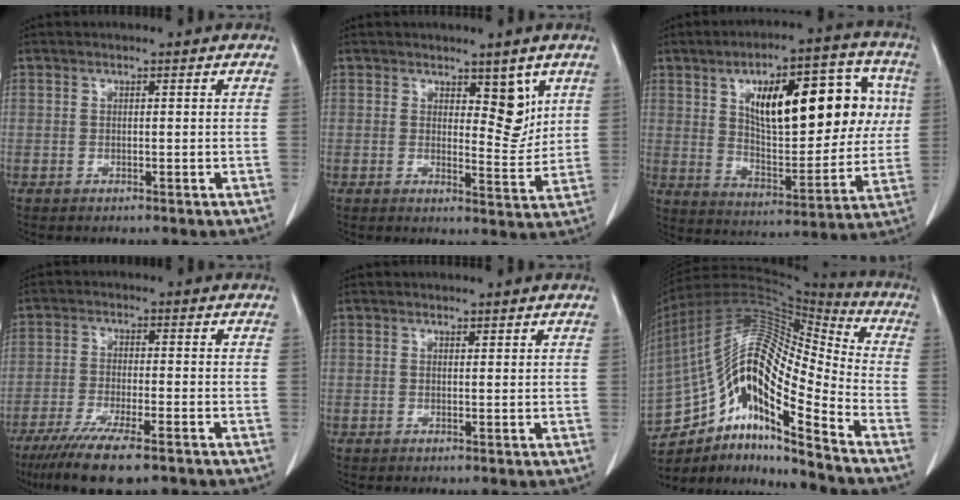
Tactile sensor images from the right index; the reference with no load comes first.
{"total": 5.4, "force": [2.9, 2.3, 3.9], "torque": [-0.048, -0.011, 0.042]}
{"total": 21.6, "force": [5.9, 8.0, 19.1], "torque": [-0.288, 0.033, 0.094]}
{"total": 10.5, "force": [-7.4, 1.3, 7.3], "torque": [-0.120, -0.025, -0.117]}
{"total": 0.5, "force": [0.5, 0.0, 0.1], "torque": [-0.004, -0.003, 0.009]}
{"total": 19.6, "force": [-11.7, 3.4, 15.4], "torque": [-0.304, 0.036, -0.208]}